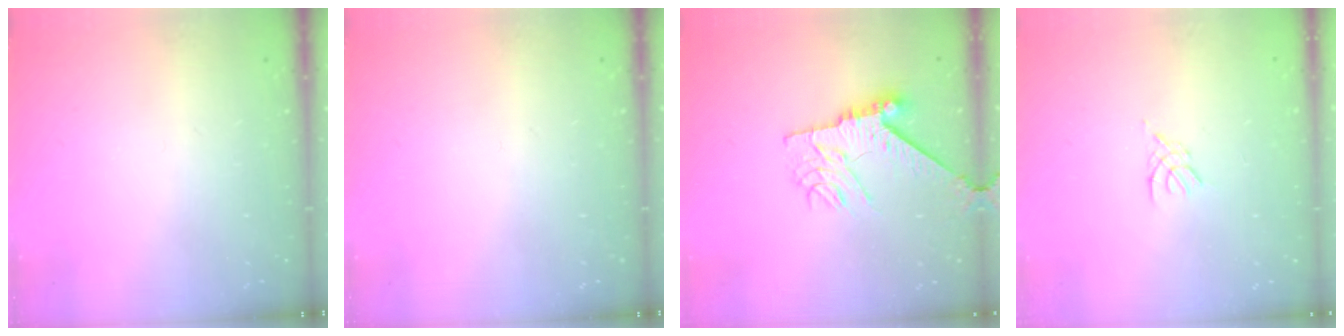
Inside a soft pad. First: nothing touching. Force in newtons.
{"total": 0.0}
{"total": 8.9, "press": 8.9, "slide": 0.9}
{"total": 2.6, "press": 2.5, "slide": 0.6}